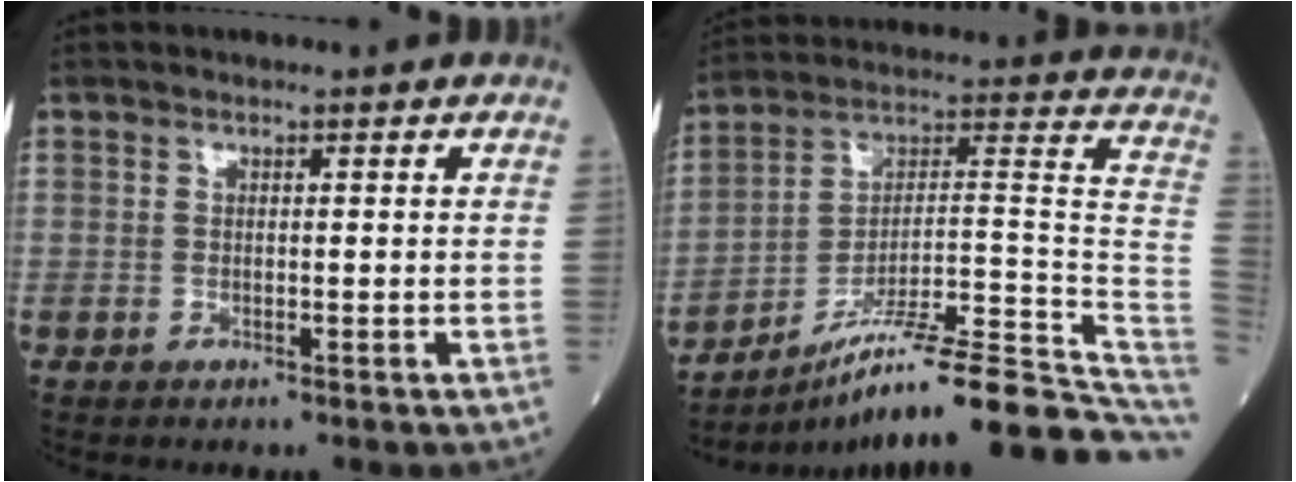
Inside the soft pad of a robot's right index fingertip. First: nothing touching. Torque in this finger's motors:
{"motor_torque": [0.19, -0.42, 0.14, 0.05]}